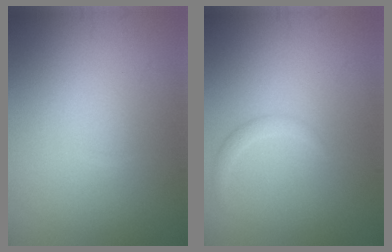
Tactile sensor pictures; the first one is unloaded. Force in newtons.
{"total": 1.0, "press": 1.0, "slide": 0.0}